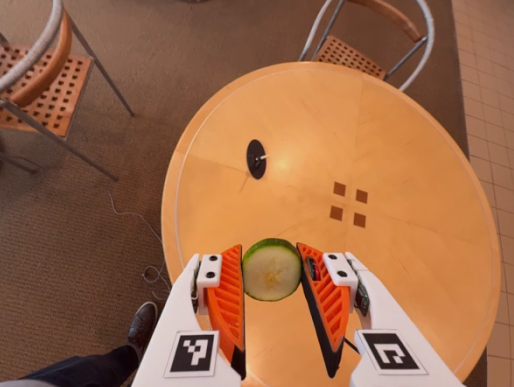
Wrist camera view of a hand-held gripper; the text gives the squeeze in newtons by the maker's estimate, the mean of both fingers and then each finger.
{"total": 9.7, "left": 10.4, "right": 9.0}